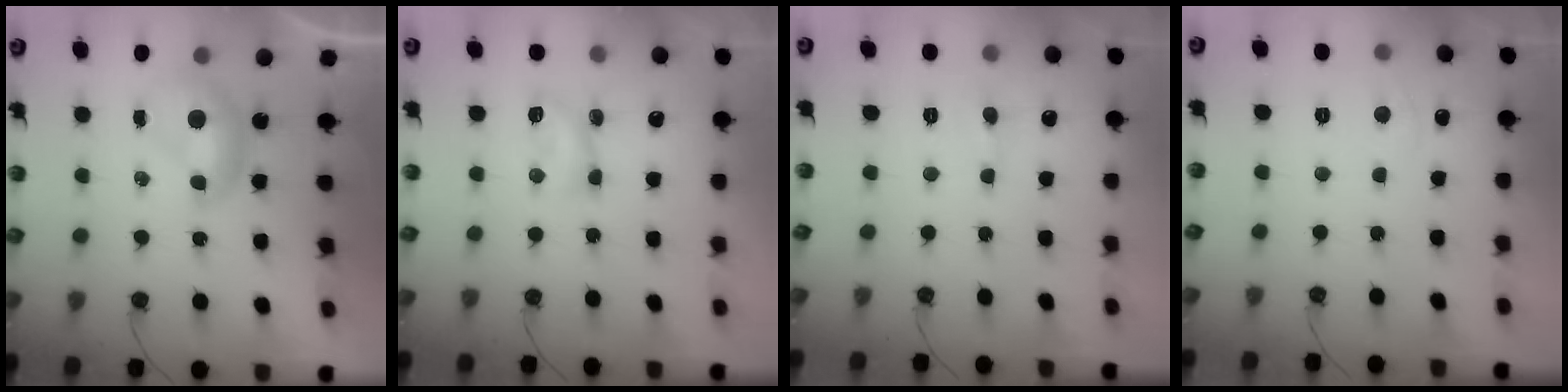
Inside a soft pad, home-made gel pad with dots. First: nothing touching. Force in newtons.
{"total": 3.8, "press": 3.7, "slide": 0.8}
{"total": 1.4, "press": 1.2, "slide": 0.6}
{"total": 0.8, "press": 0.5, "slide": 0.6}